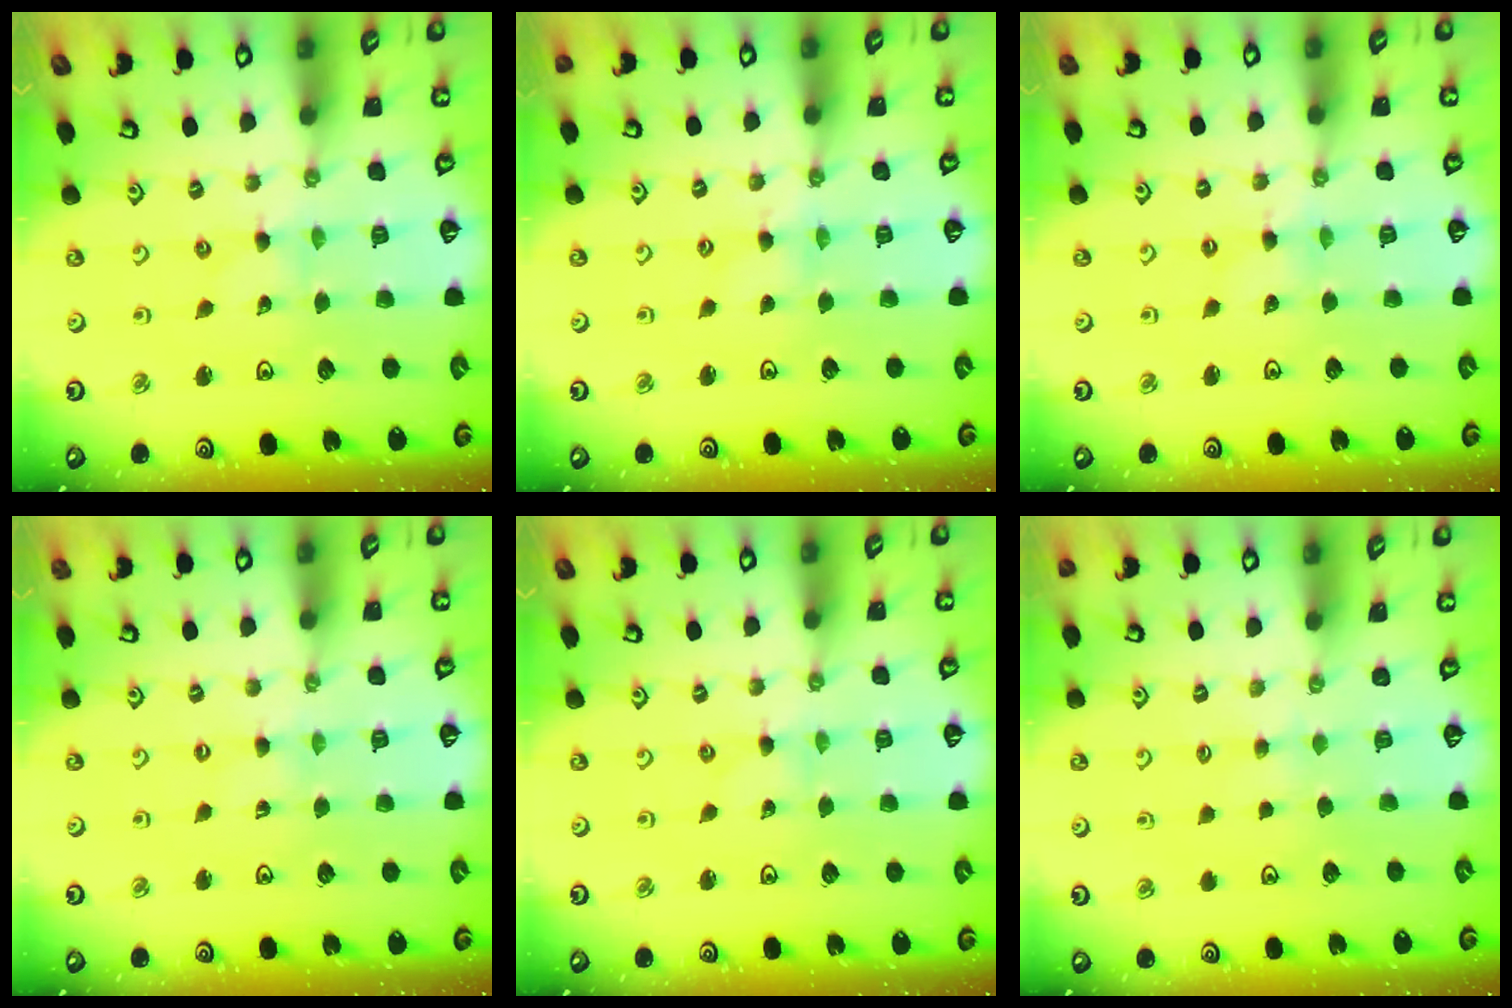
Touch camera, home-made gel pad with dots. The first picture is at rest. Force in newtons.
{"total": 1.7, "press": 1.7, "slide": 0.3}
{"total": 1.2, "press": 1.2, "slide": 0.1}
{"total": 0.0}
{"total": 0.0}
{"total": 2.8, "press": 2.8, "slide": 0.3}